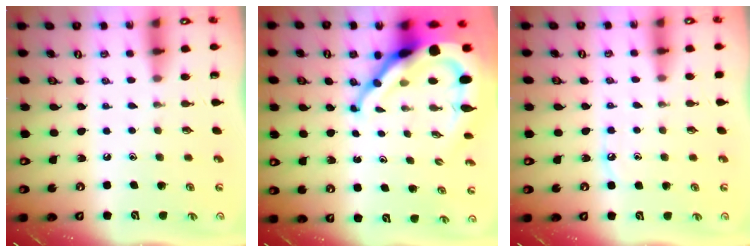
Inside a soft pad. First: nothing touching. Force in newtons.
{"total": 16.4, "press": 16.3, "slide": 1.4}
{"total": 3.9, "press": 3.9, "slide": 0.6}